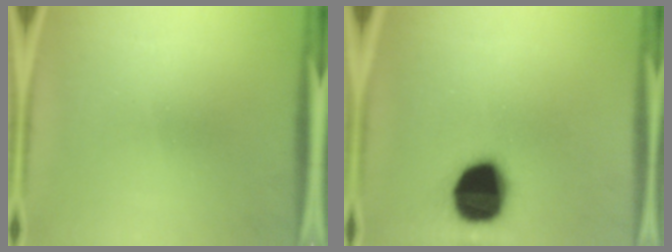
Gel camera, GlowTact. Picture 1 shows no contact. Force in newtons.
{"total": 19.4}